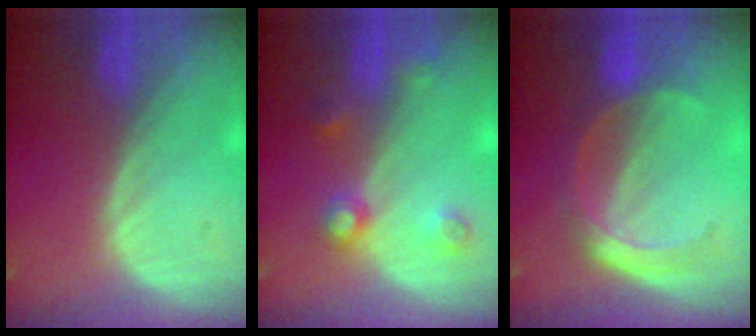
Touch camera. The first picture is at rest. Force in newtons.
{"total": 4.5, "press": 4.0, "slide": 2.1}
{"total": 5.6, "press": 5.1, "slide": 2.3}